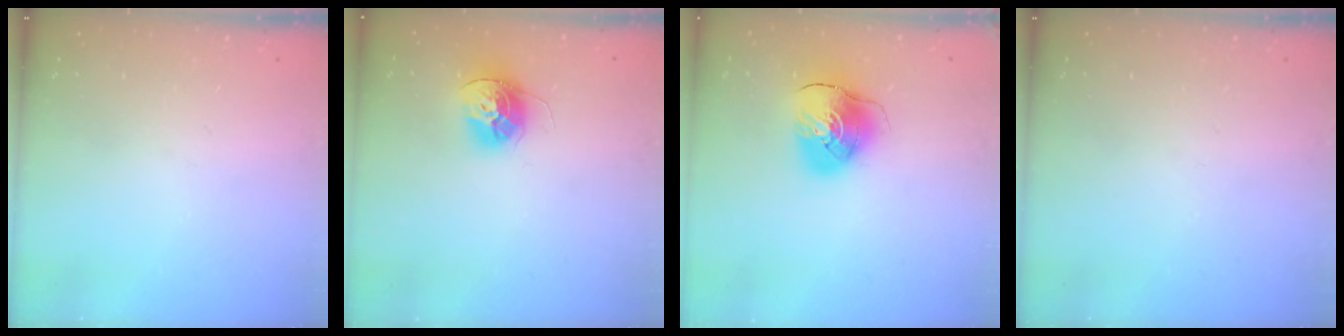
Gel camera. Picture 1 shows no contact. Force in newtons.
{"total": 12.8, "press": 12.7, "slide": 1.3}
{"total": 10.2, "press": 10.1, "slide": 1.4}
{"total": 0.0}